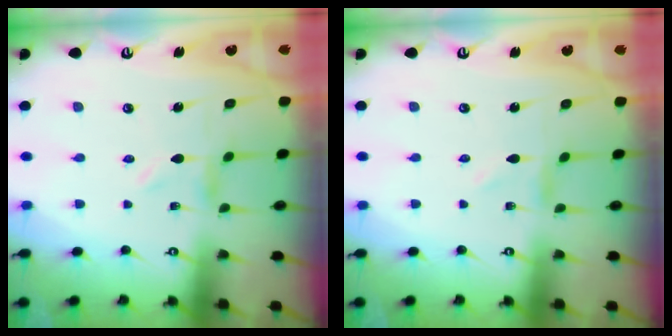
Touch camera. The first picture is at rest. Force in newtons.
{"total": 1.2, "press": 1.2, "slide": 0.2}